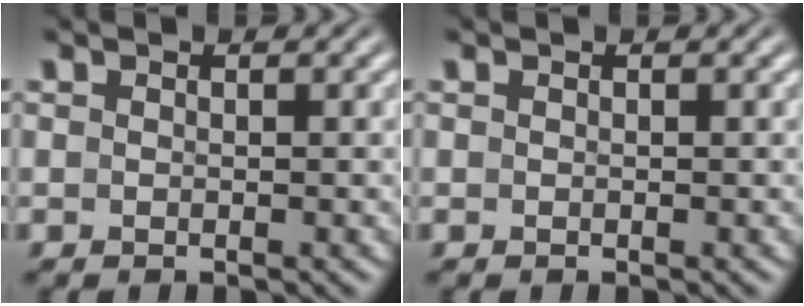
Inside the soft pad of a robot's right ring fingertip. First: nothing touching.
{"total": 0.0}